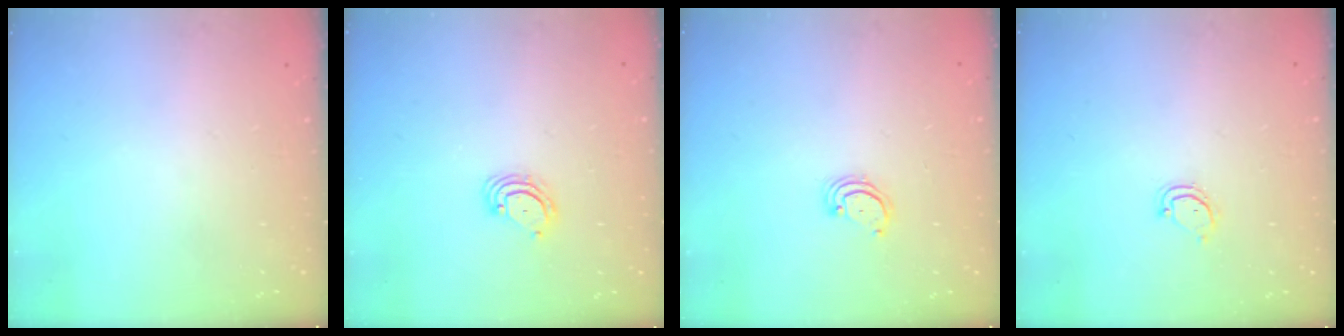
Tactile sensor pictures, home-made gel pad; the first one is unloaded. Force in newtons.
{"total": 4.5, "press": 4.5, "slide": 0.3}
{"total": 2.3, "press": 2.2, "slide": 0.2}
{"total": 3.6, "press": 3.6, "slide": 0.2}